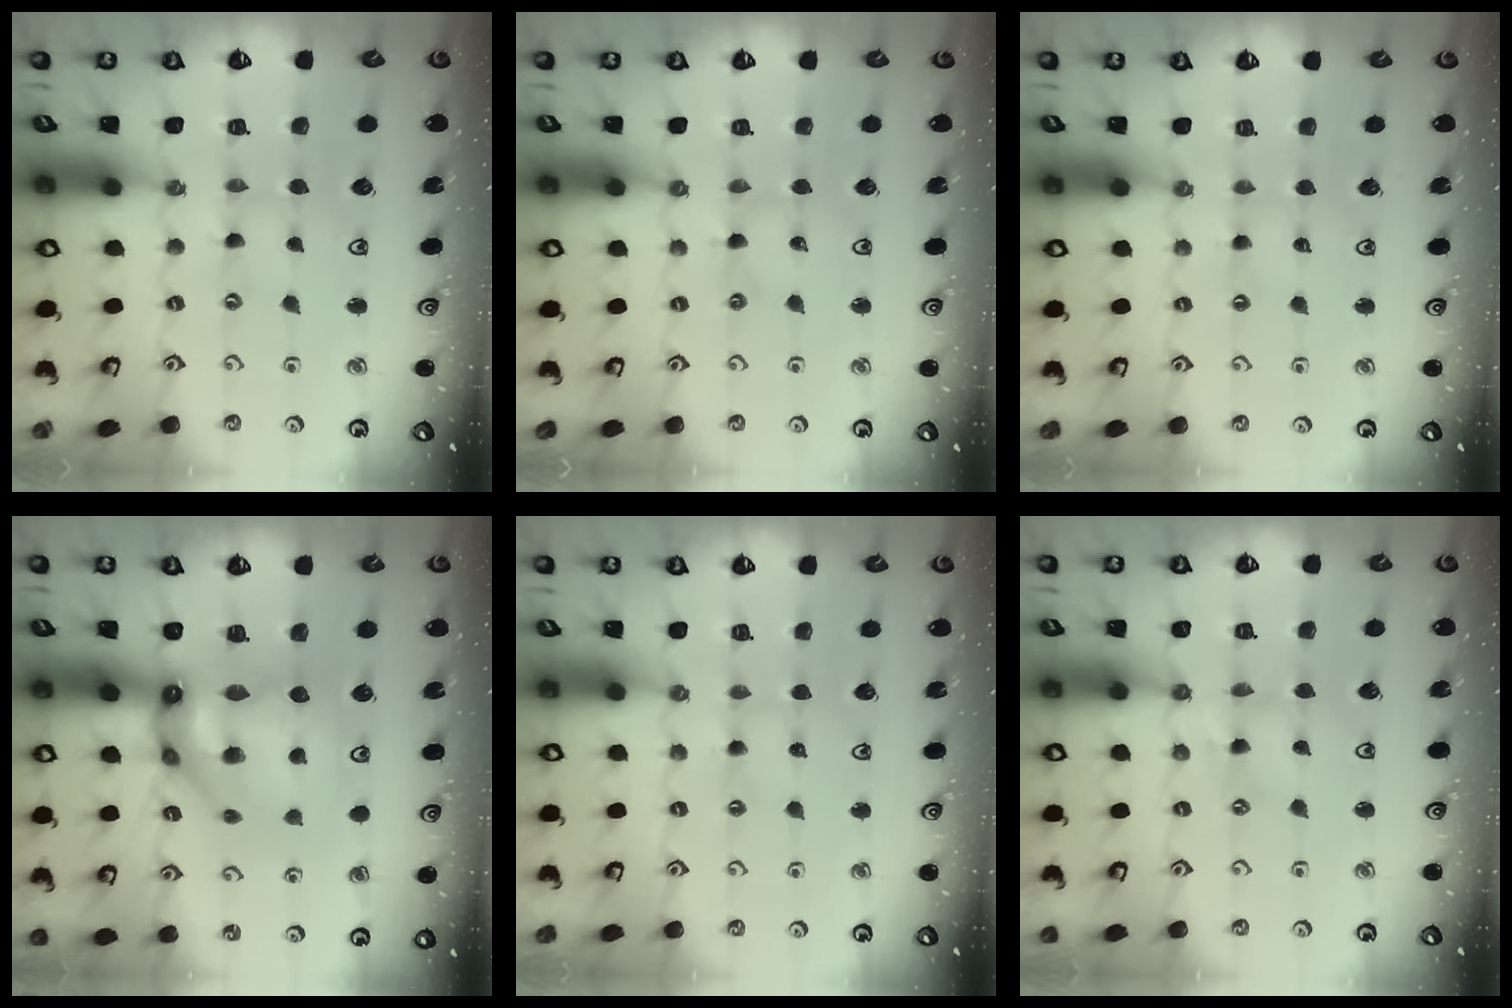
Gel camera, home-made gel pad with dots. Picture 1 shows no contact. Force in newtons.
{"total": 0.0}
{"total": 0.0}
{"total": 13.5, "press": 13.4, "slide": 1.6}
{"total": 1.4, "press": 1.4, "slide": 0.2}
{"total": 1.6, "press": 1.6, "slide": 0.2}